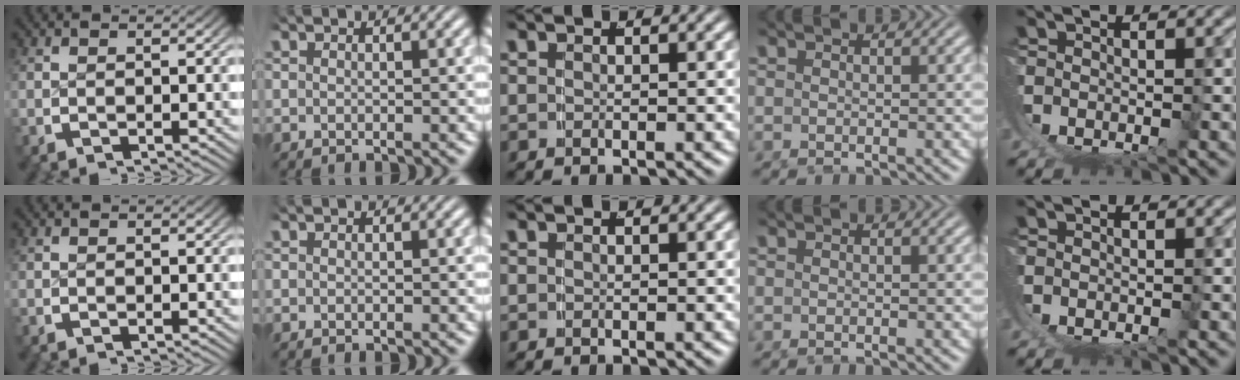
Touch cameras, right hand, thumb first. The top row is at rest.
{}